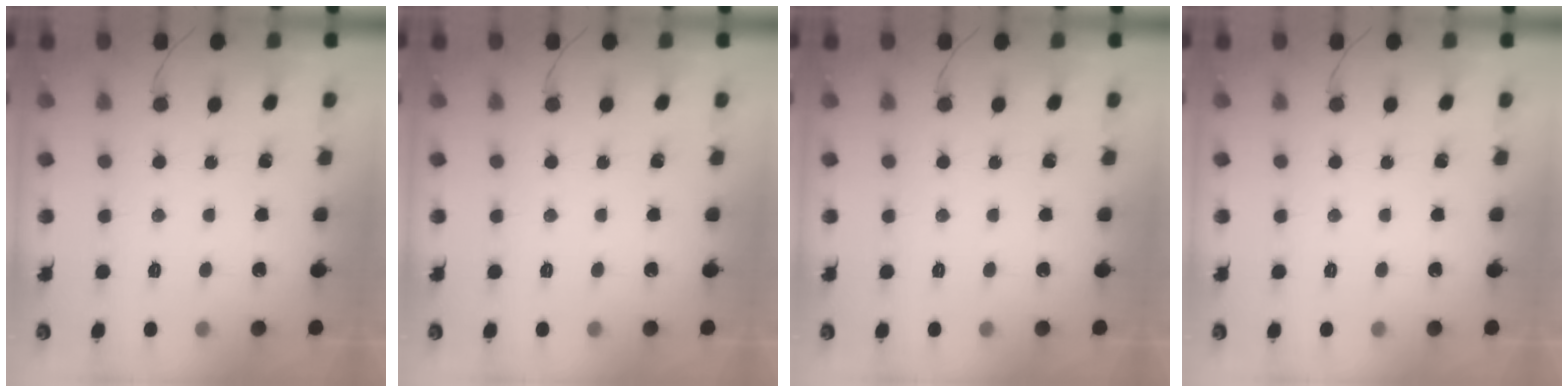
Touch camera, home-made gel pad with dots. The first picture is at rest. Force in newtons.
{"total": 0.0}
{"total": 0.0}
{"total": 0.0}